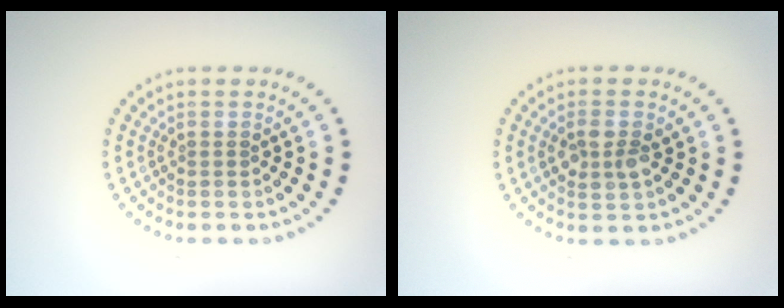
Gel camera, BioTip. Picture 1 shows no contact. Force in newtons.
{"total": 2.6, "press": 2.5, "slide": 0.4}